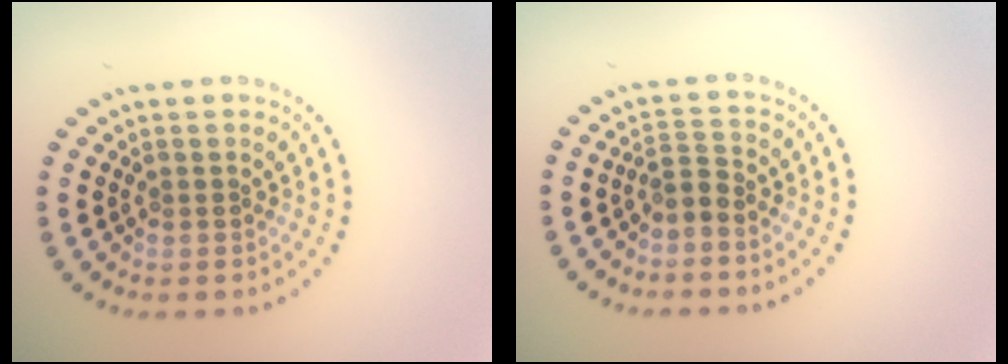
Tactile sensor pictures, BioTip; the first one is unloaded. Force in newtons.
{"total": 1.7, "press": 1.3, "slide": 1.1}